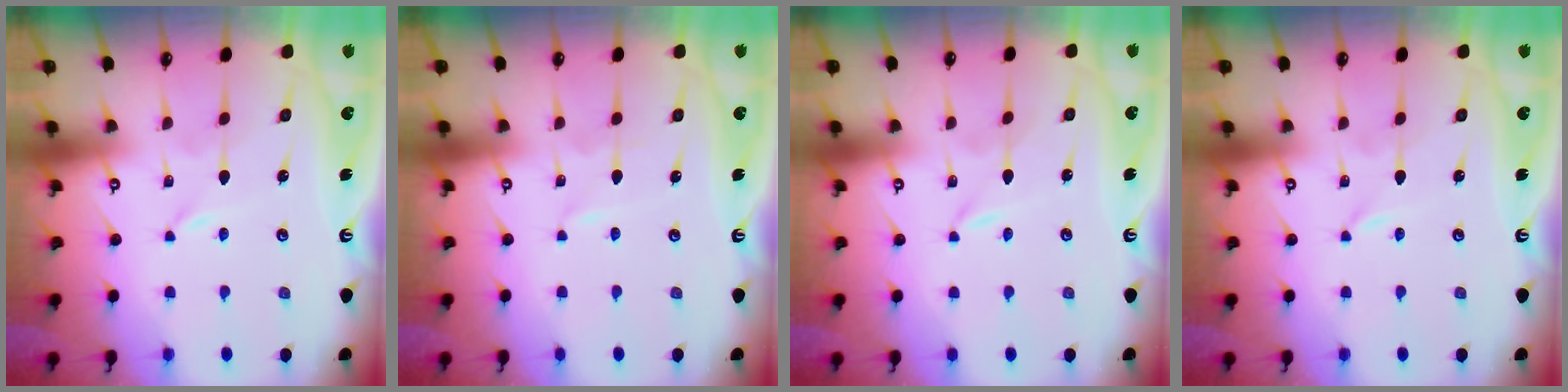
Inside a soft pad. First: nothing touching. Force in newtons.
{"total": 0.9, "press": 0.9, "slide": 0.1}
{"total": 0.0}
{"total": 0.0}